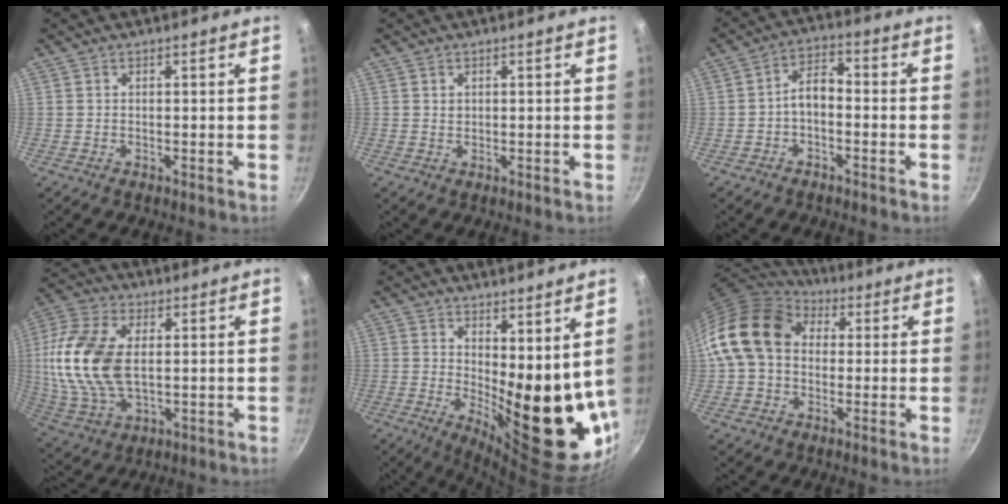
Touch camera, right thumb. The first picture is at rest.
{"total": 0.8, "force": [0.3, 0.6, 0.3], "torque": [-0.002, 0.000, 0.005]}
{"total": 5.1, "force": [-1.7, 2.9, 3.9], "torque": [-0.060, 0.036, -0.034]}
{"total": 17.8, "force": [1.8, 10.4, 14.2], "torque": [-0.284, 0.000, 0.034]}
{"total": 16.0, "force": [3.6, 6.2, 14.3], "torque": [-0.156, -0.053, 0.066]}
{"total": 15.8, "force": [2.4, 12.1, 9.8], "torque": [-0.154, 0.030, 0.028]}